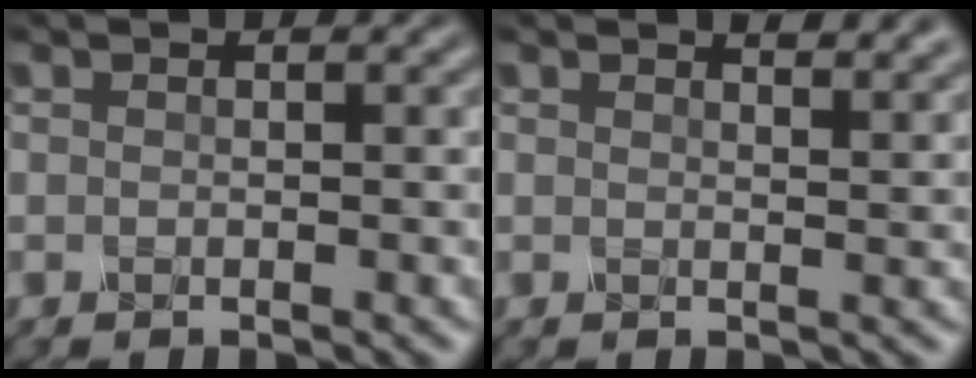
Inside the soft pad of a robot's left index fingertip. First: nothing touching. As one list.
[{"total": 2.7, "force": [2.3, 0.7, 1.2], "torque": [-0.010, 0.008, 0.018]}]